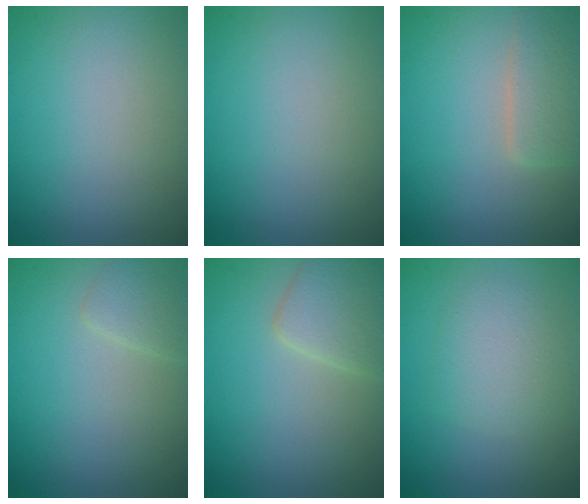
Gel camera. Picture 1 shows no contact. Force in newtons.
{"total": 0.0}
{"total": 2.8, "press": 2.8, "slide": 0.2}
{"total": 1.4, "press": 1.4, "slide": 0.1}
{"total": 2.9, "press": 2.9, "slide": 0.1}
{"total": 2.8, "press": 2.8, "slide": 0.2}